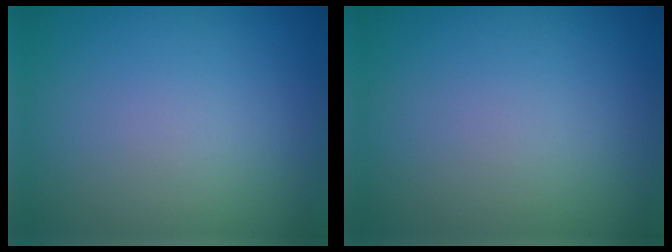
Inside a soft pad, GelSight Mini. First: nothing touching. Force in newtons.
{"total": 0.0}